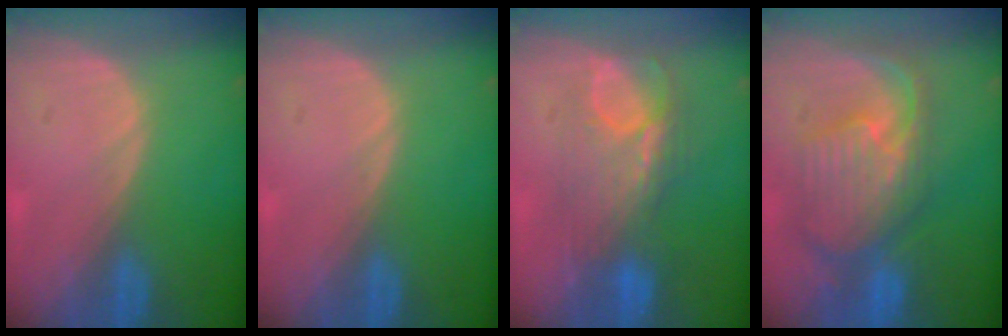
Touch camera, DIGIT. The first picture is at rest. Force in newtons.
{"total": 0.0}
{"total": 7.8, "press": 7.6, "slide": 1.8}
{"total": 10.5, "press": 9.4, "slide": 4.6}